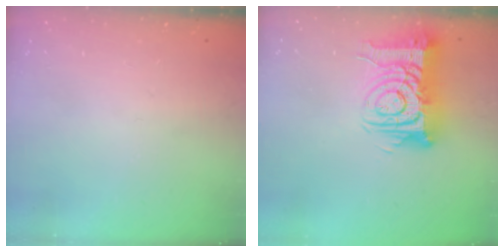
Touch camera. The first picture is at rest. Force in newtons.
{"total": 14.6, "press": 14.5, "slide": 1.7}